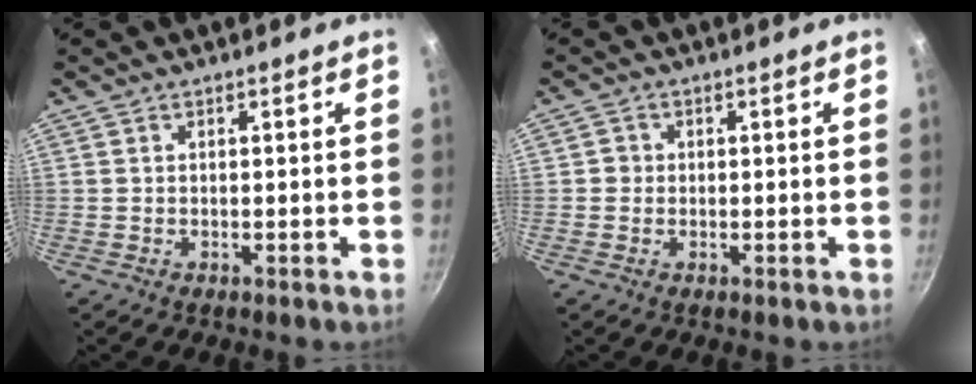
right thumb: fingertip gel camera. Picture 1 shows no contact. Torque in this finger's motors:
{"motor_torque": [-0.13, 0.02, 0.13, -0.09, 0.00]}